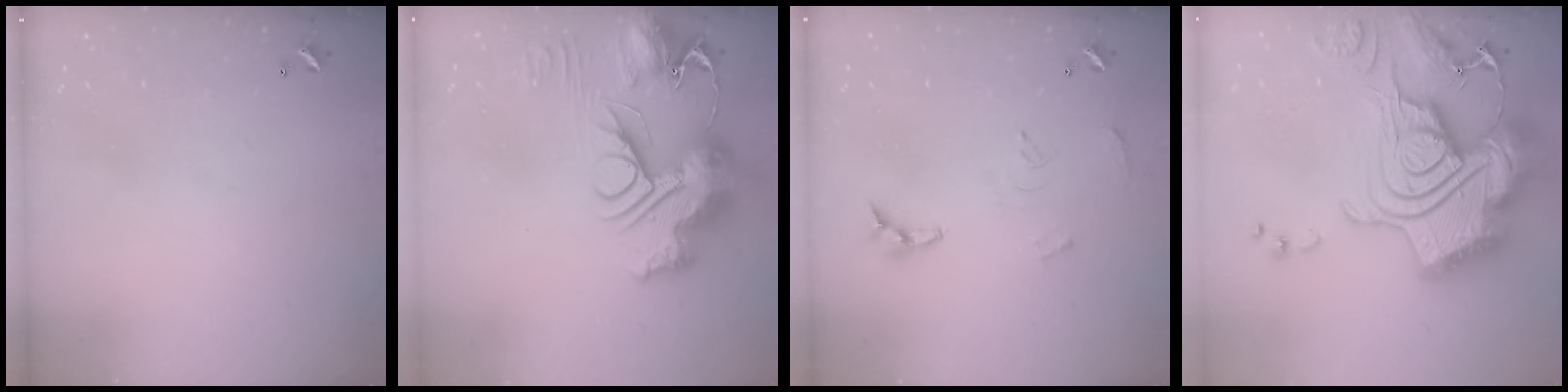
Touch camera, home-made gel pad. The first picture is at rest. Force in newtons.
{"total": 20.0, "press": 19.9, "slide": 1.9}
{"total": 7.6, "press": 7.6, "slide": 0.4}
{"total": 3.2, "press": 2.4, "slide": 2.2}